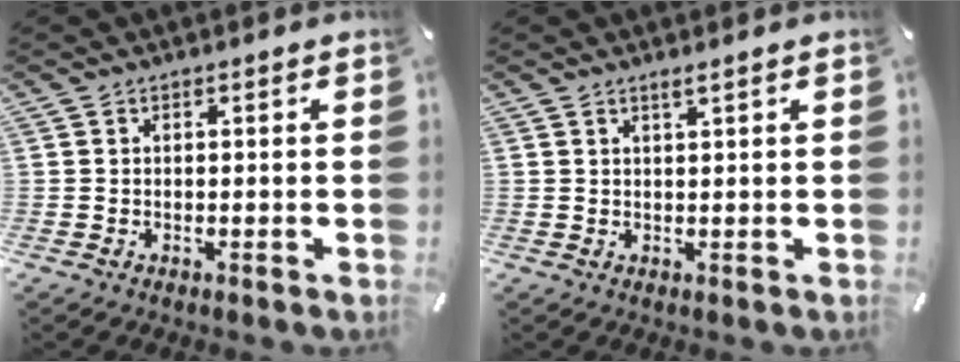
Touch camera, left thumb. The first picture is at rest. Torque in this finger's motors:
{"motor_torque": [0.01, 0.01, 0.04, -0.20, 0.04]}